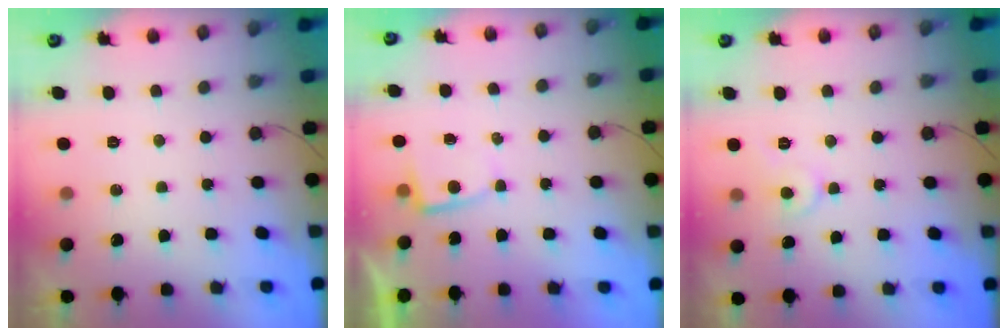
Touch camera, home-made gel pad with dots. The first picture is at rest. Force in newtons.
{"total": 2.2, "press": 2.2, "slide": 0.4}
{"total": 4.7, "press": 4.6, "slide": 0.6}